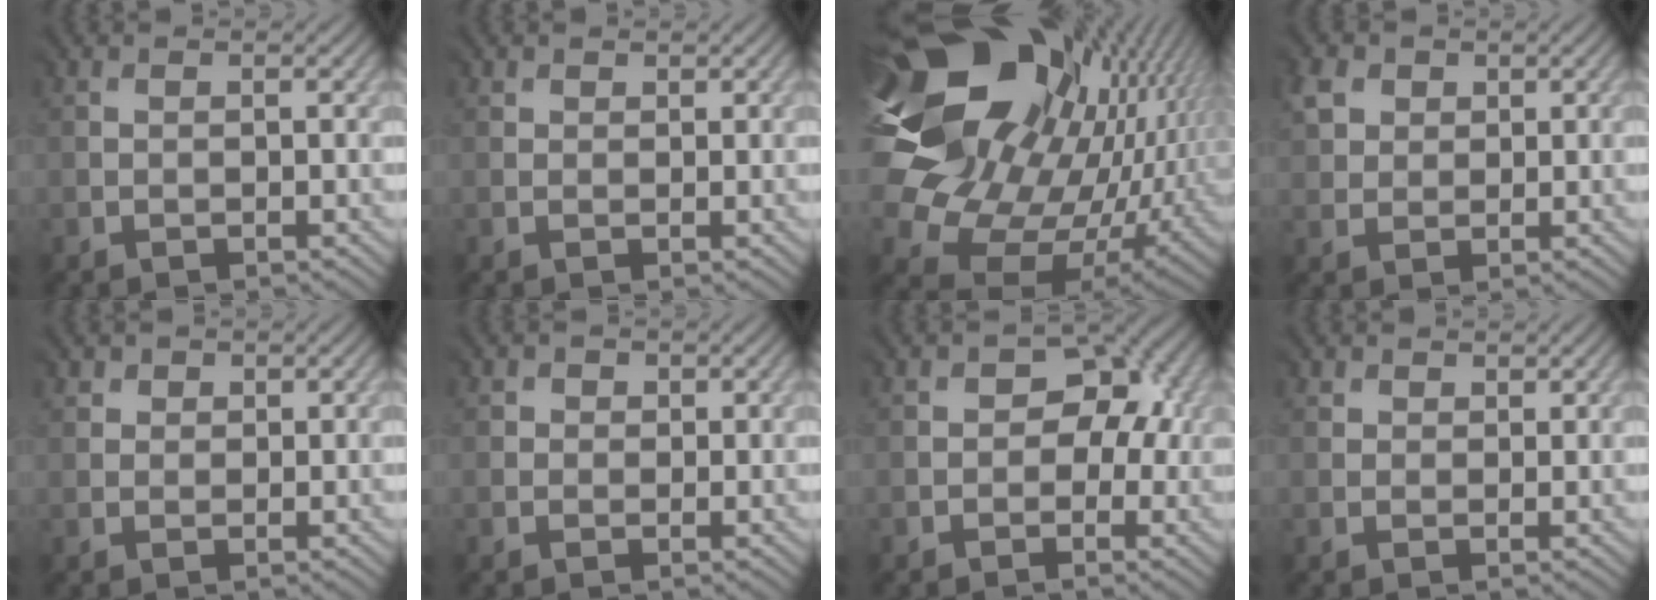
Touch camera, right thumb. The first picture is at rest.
{"total": 1.0, "force": [0.9, 0.3, -0.4], "torque": [0.004, 0.002, 0.011]}
{"total": 20.2, "force": [5.9, 14.7, 12.5], "torque": [-0.296, -0.003, 0.139]}
{"total": 3.7, "force": [2.1, 2.9, 0.8], "torque": [-0.045, 0.008, 0.037]}
{"total": 1.7, "force": [1.3, 0.9, -0.7], "torque": [0.004, 0.002, 0.020]}
{"total": 1.1, "force": [0.5, 0.7, -0.7], "torque": [0.010, 0.000, 0.003]}
{"total": 5.9, "force": [0.4, 4.3, 4.0], "torque": [-0.027, 0.007, 0.003]}
{"total": 1.6, "force": [1.4, 0.7, -0.3], "torque": [-0.001, 0.002, 0.021]}